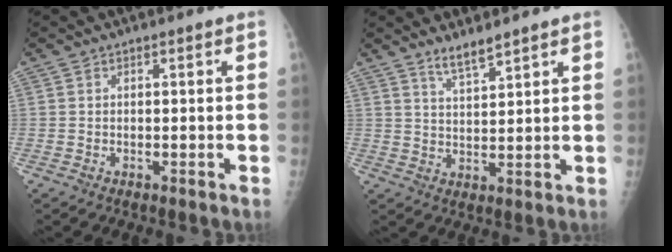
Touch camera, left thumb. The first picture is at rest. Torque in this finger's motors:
{"motor_torque": [1.06, -0.13, 0.35, -0.30, 0.00]}